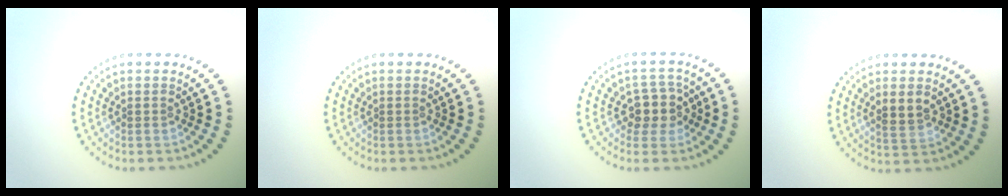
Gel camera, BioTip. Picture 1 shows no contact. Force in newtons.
{"total": 0.0}
{"total": 2.9, "press": 2.6, "slide": 1.4}
{"total": 2.5, "press": 2.4, "slide": 0.5}